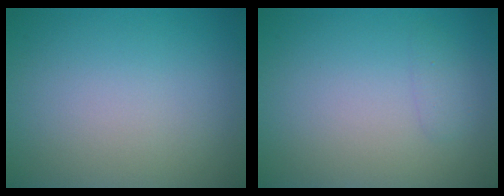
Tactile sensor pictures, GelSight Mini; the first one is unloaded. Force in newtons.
{"total": 0.9, "press": 0.9, "slide": 0.1}